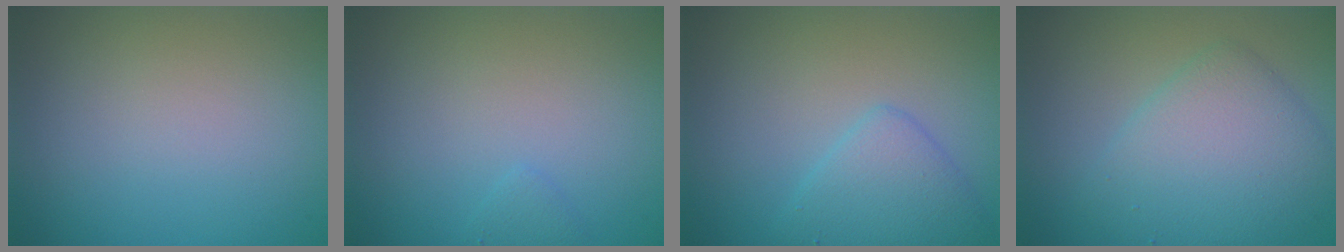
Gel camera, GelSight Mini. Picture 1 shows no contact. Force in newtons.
{"total": 0.7, "press": 0.7, "slide": 0.0}
{"total": 3.3, "press": 3.3, "slide": 0.1}
{"total": 5.8, "press": 5.8, "slide": 0.3}